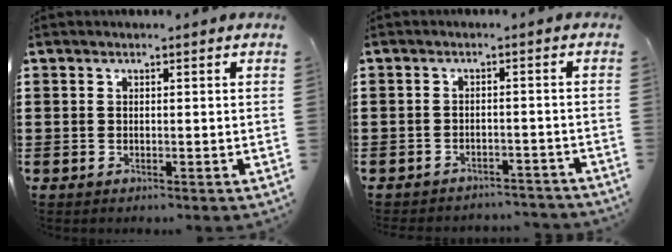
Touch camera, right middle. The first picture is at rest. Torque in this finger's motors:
{"motor_torque": [1.07, -1.07, 0.26, 0.04]}